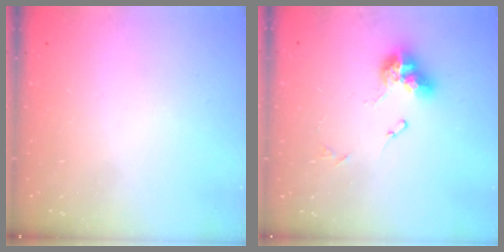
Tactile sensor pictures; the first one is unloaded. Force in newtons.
{"total": 10.5, "press": 10.4, "slide": 1.2}